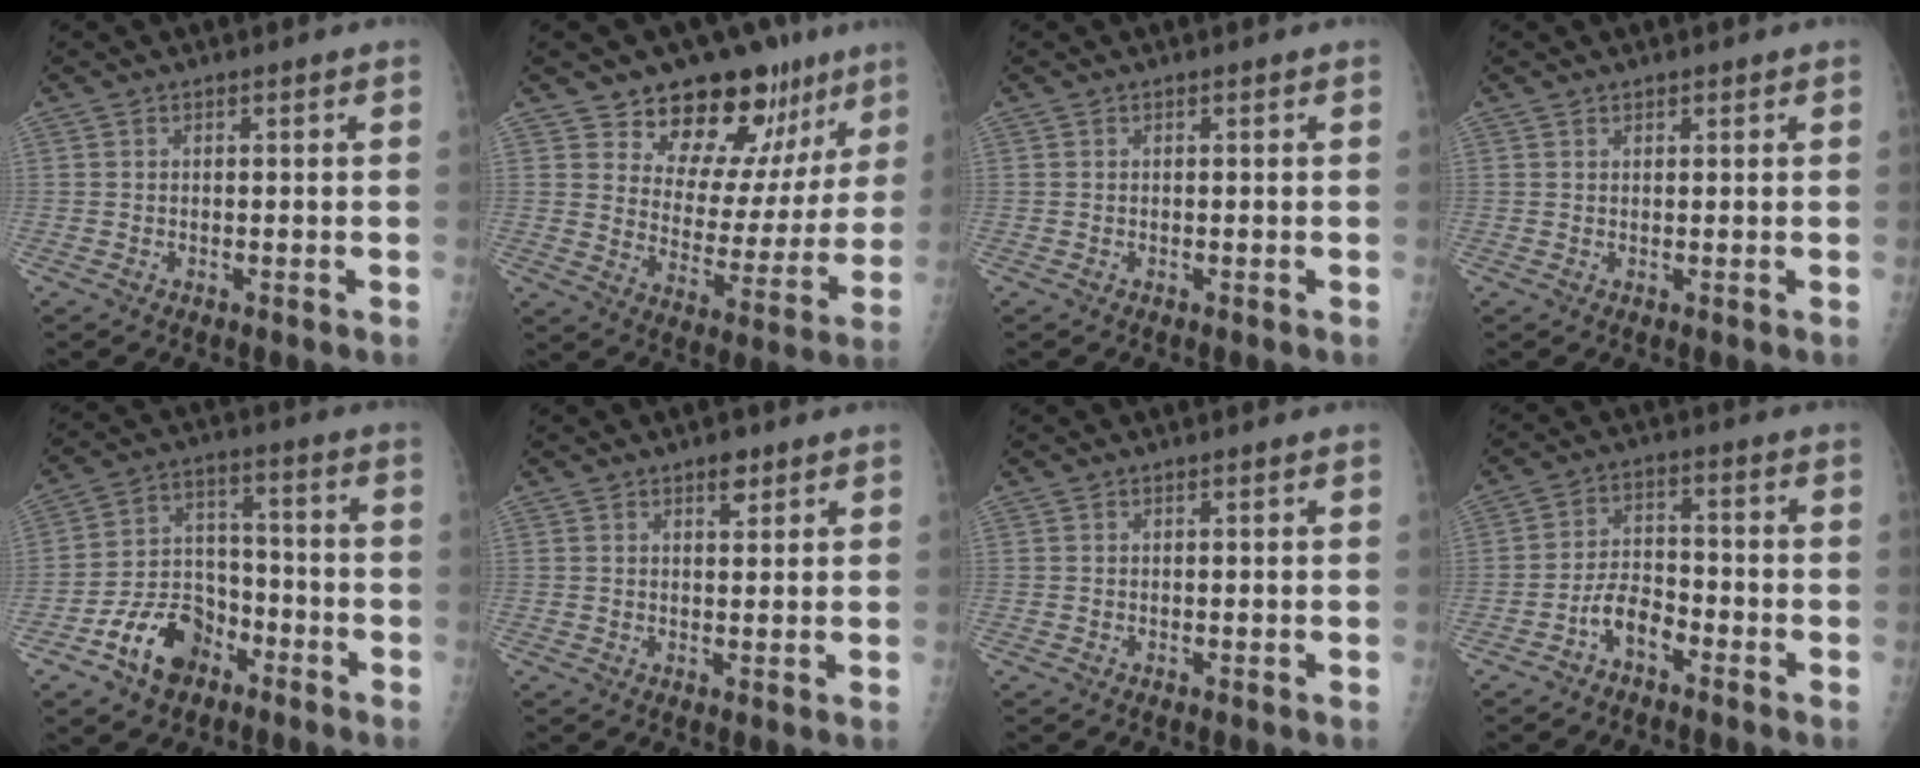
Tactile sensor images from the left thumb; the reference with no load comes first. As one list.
[{"total": 18.0, "force": [12.4, 9.6, 8.8], "torque": [-0.060, -0.074, 0.178]}, {"total": 0.0}, {"total": 0.7, "force": [0.6, 0.4, 0.1], "torque": [0.005, -0.004, 0.006]}, {"total": 12.4, "force": [-6.9, 8.4, 6.1], "torque": [-0.077, 0.060, -0.120]}, {"total": 2.6, "force": [1.7, 1.3, 1.5], "torque": [-0.011, -0.009, 0.026]}, {"total": 0.0}, {"total": 5.8, "force": [-3.6, 3.0, 3.3], "torque": [-0.052, 0.034, -0.072]}]